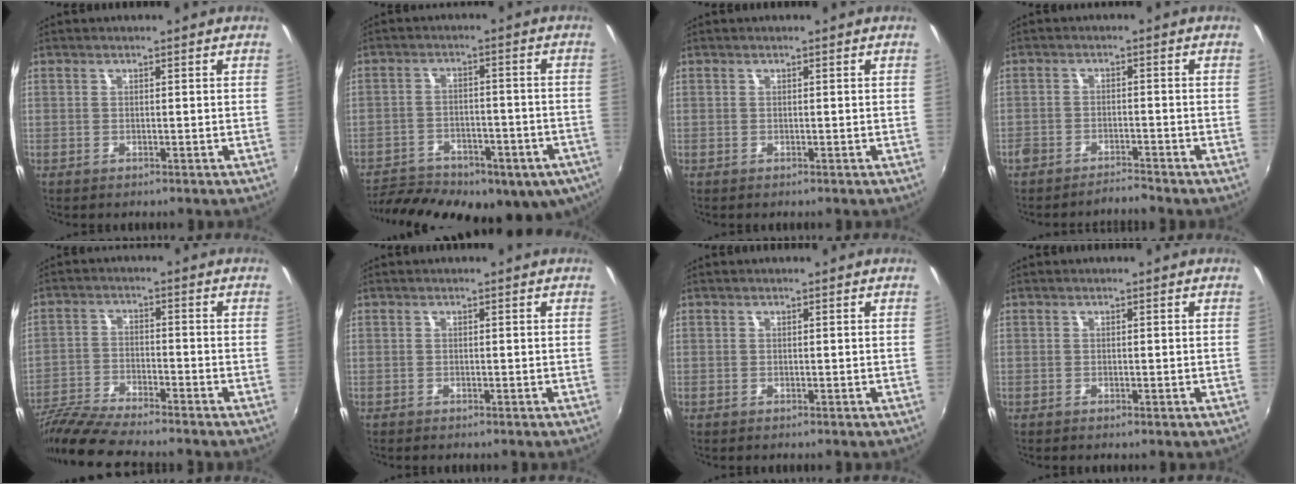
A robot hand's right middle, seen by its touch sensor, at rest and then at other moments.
{"total": 23.5, "force": [-16.7, 10.4, 12.9], "torque": [-0.239, -0.032, -0.217]}
{"total": 0.0}
{"total": 3.7, "force": [-3.6, 0.6, 0.7], "torque": [-0.030, -0.004, -0.066]}
{"total": 10.8, "force": [-9.8, 0.5, 4.6], "torque": [-0.113, -0.019, -0.187]}
{"total": 0.0}
{"total": 0.0}
{"total": 0.0}